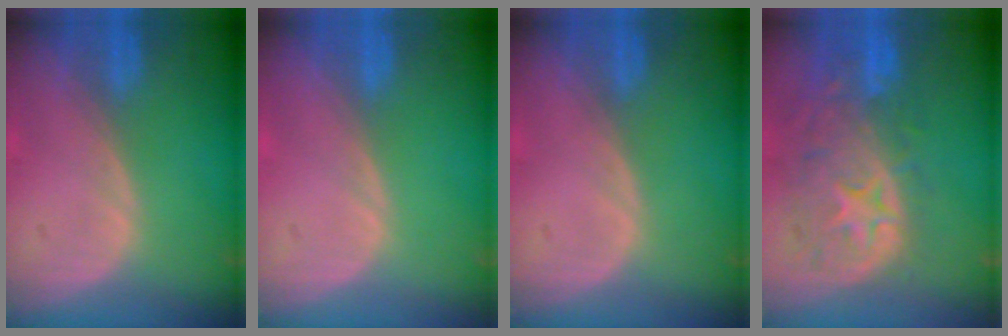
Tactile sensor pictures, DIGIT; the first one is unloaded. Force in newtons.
{"total": 0.0}
{"total": 0.0}
{"total": 11.1, "press": 9.8, "slide": 5.2}